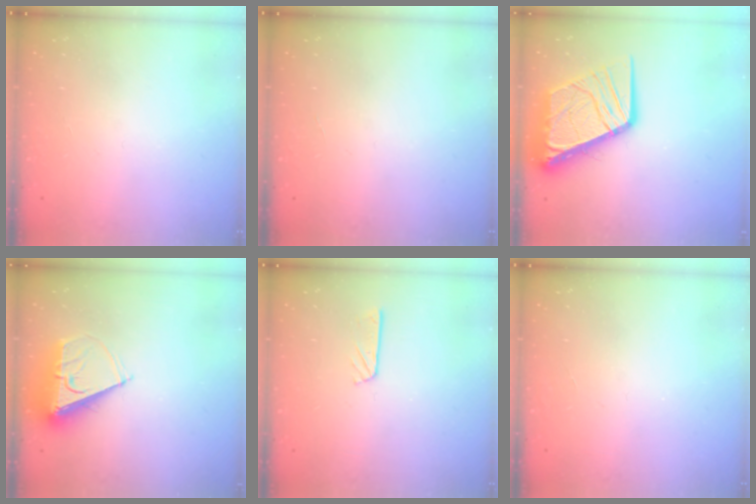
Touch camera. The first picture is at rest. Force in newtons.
{"total": 0.0}
{"total": 16.5, "press": 16.3, "slide": 2.0}
{"total": 8.2, "press": 8.2, "slide": 0.5}
{"total": 3.0, "press": 3.0, "slide": 0.3}
{"total": 0.0}